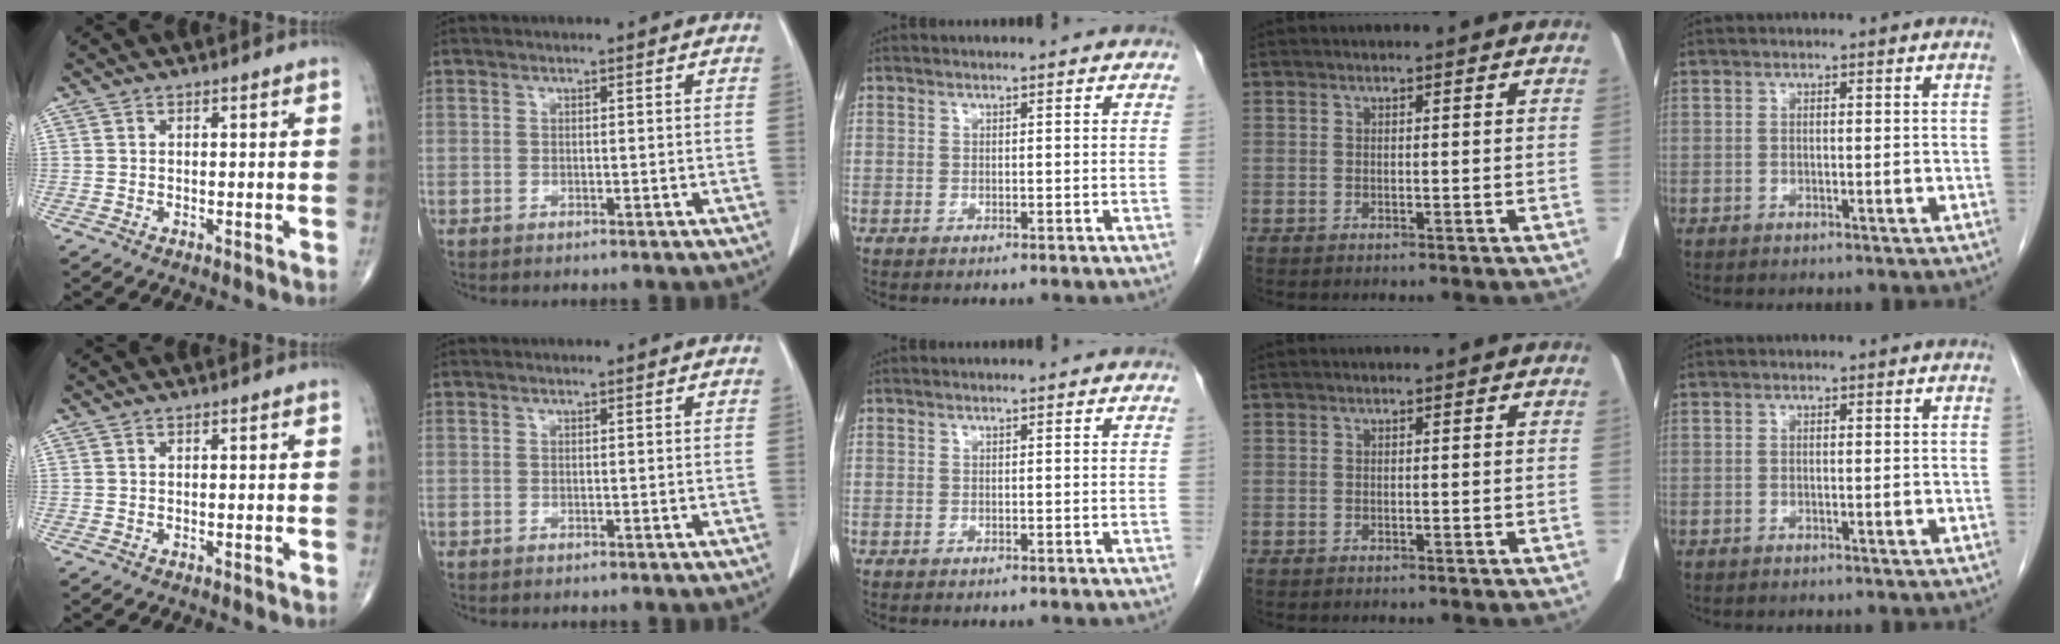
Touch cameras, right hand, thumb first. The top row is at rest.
{}